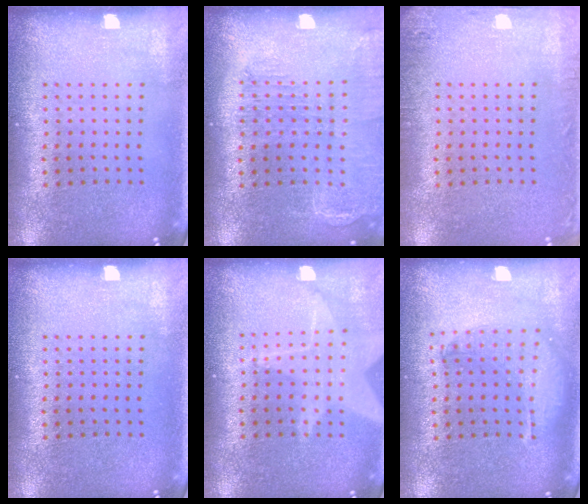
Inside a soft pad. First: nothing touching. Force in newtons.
{"total": 1.6, "press": 1.6, "slide": 0.4}
{"total": 1.5, "press": 1.5, "slide": 0.2}
{"total": 0.0}
{"total": 1.7, "press": 1.4, "slide": 1.0}
{"total": 1.3, "press": 1.3, "slide": 0.4}